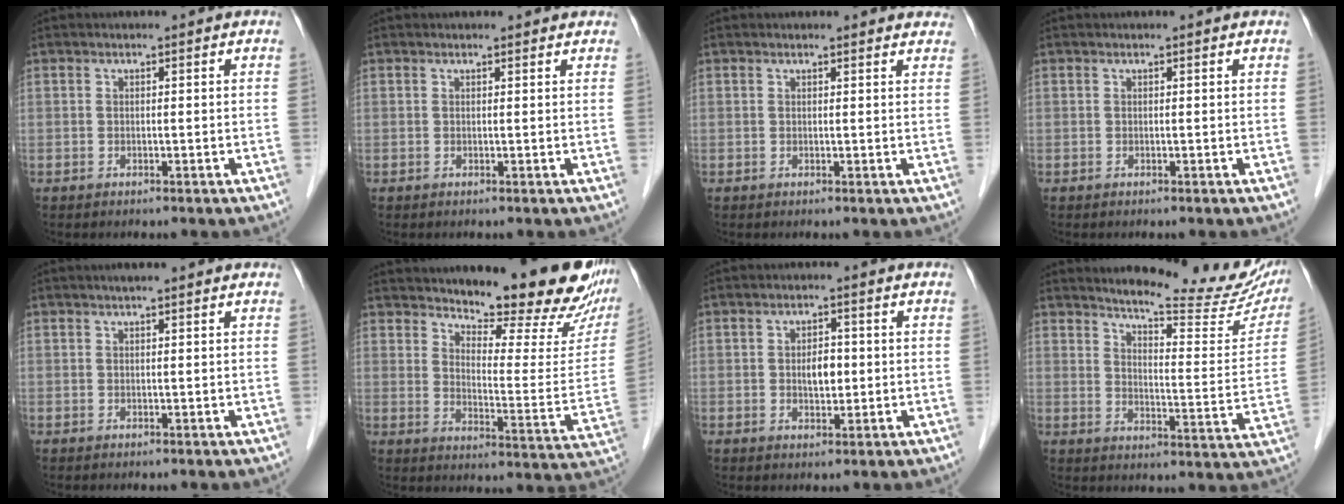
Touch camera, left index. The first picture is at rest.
{"total": 2.3, "force": [2.1, 0.7, 0.5], "torque": [-0.009, 0.007, 0.017]}
{"total": 4.2, "force": [4.1, 1.0, 0.7], "torque": [0.001, 0.001, 0.029]}
{"total": 0.0}
{"total": 1.8, "force": [1.3, 0.1, 1.2], "torque": [-0.015, 0.015, 0.018]}
{"total": 19.2, "force": [16.8, 3.1, 8.7], "torque": [-0.115, -0.070, 0.210]}
{"total": 3.2, "force": [-0.2, 1.8, 2.7], "torque": [-0.042, 0.001, -0.001]}
{"total": 18.6, "force": [16.6, 2.6, 7.9], "torque": [-0.099, -0.064, 0.199]}